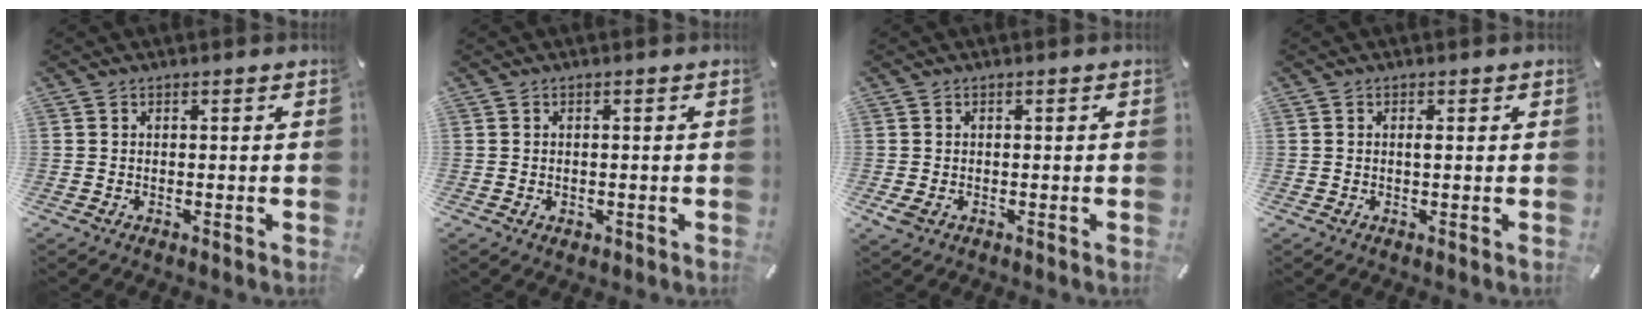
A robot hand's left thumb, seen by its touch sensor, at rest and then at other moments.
{"total": 1.1, "force": [-0.2, 1.0, 0.3], "torque": [-0.006, 0.005, -0.006]}
{"total": 1.7, "force": [-0.4, 1.1, 1.2], "torque": [-0.034, -0.004, -0.010]}
{"total": 0.9, "force": [0.2, 0.4, 0.8], "torque": [-0.017, 0.000, 0.003]}